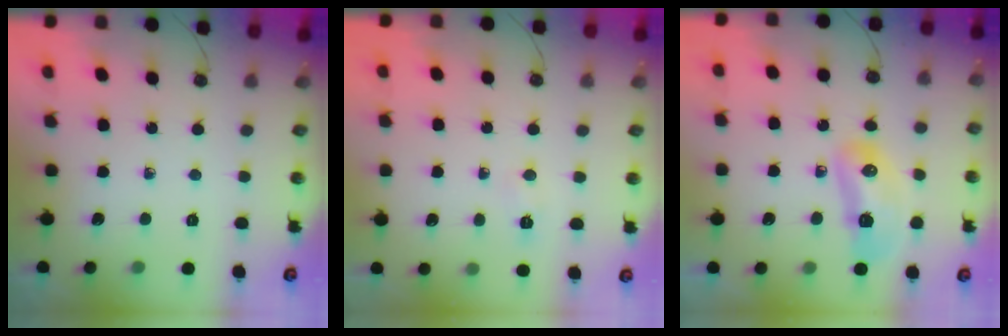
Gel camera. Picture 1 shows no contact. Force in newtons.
{"total": 14.3, "press": 5.5, "slide": 13.2}
{"total": 9.3, "press": 9.2, "slide": 1.8}